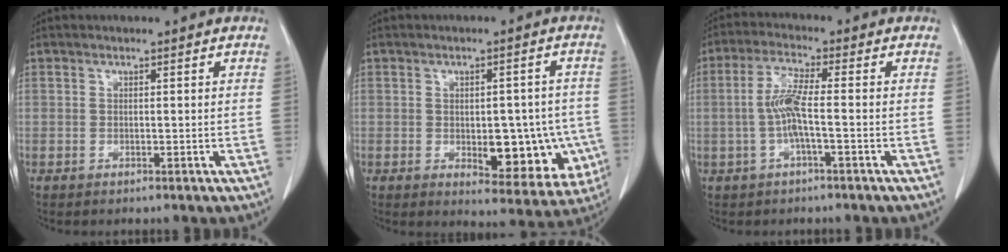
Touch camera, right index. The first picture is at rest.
{"total": 11.1, "force": [-2.2, 5.5, 9.4], "torque": [-0.104, 0.005, -0.013]}
{"total": 5.4, "force": [-0.9, 0.3, 5.3], "torque": [-0.114, 0.008, -0.019]}